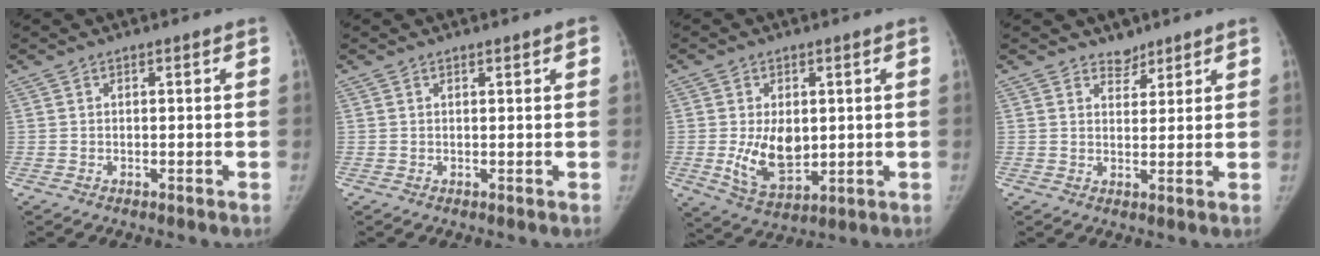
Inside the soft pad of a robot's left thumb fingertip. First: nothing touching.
{"total": 1.1, "force": [0.7, 0.4, 0.8], "torque": [-0.007, -0.001, 0.008]}
{"total": 9.7, "force": [0.1, 6.1, 7.6], "torque": [-0.109, -0.017, 0.017]}
{"total": 2.9, "force": [2.4, 1.6, 0.2], "torque": [0.022, -0.017, 0.034]}